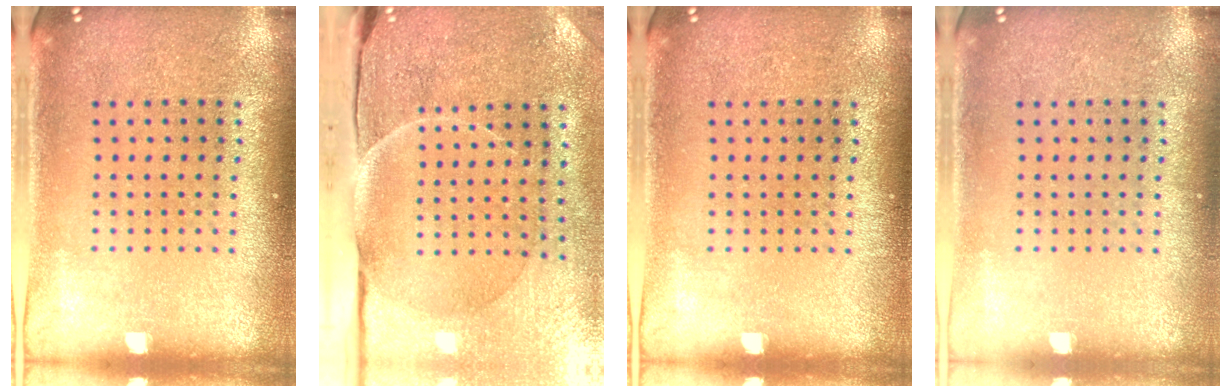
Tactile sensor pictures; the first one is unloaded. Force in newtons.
{"total": 4.5, "press": 3.8, "slide": 2.3}
{"total": 0.0}
{"total": 0.0}